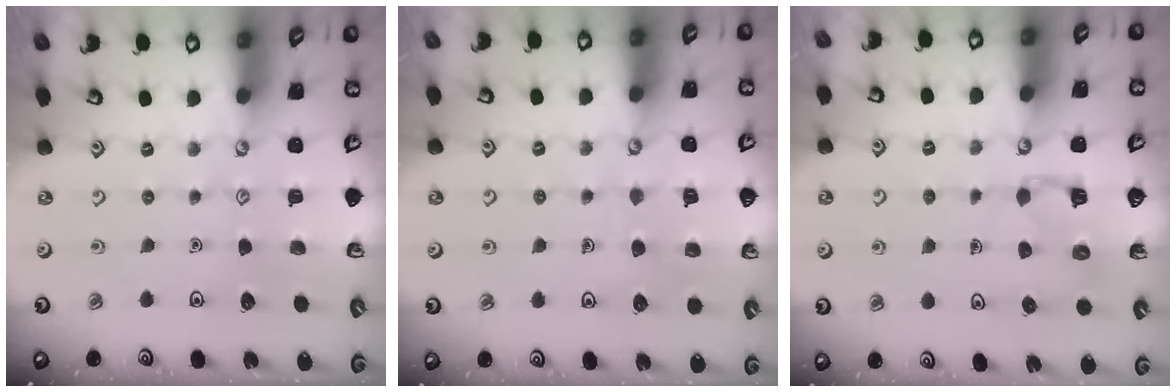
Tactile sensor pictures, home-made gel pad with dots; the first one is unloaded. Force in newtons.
{"total": 5.3, "press": 5.3, "slide": 0.3}
{"total": 3.3, "press": 3.3, "slide": 0.3}